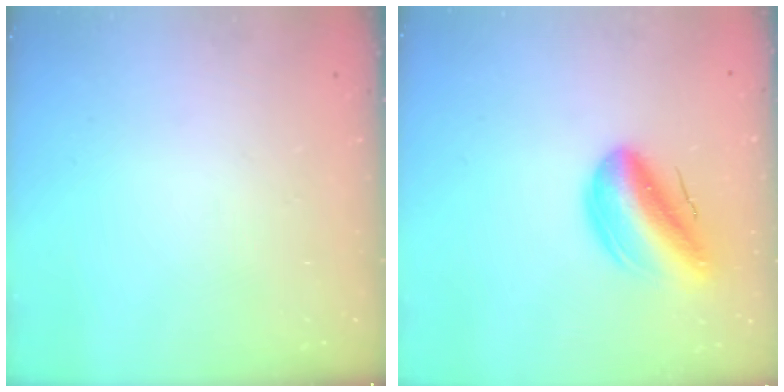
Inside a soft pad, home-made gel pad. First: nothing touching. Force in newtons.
{"total": 14.8, "press": 14.3, "slide": 4.0}